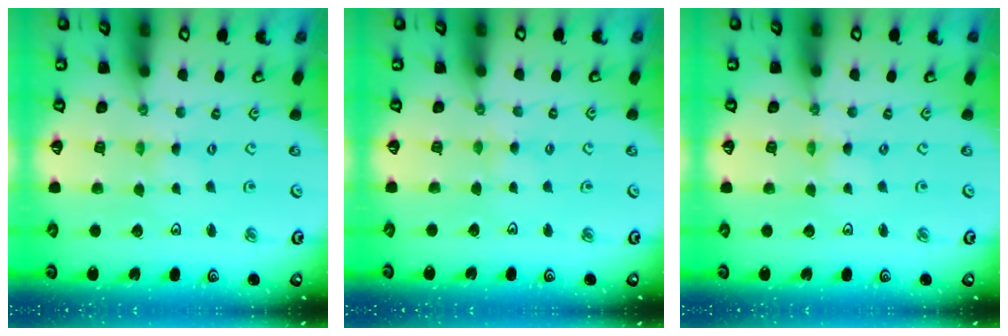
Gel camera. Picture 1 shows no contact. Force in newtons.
{"total": 1.9, "press": 1.8, "slide": 0.4}
{"total": 0.0}